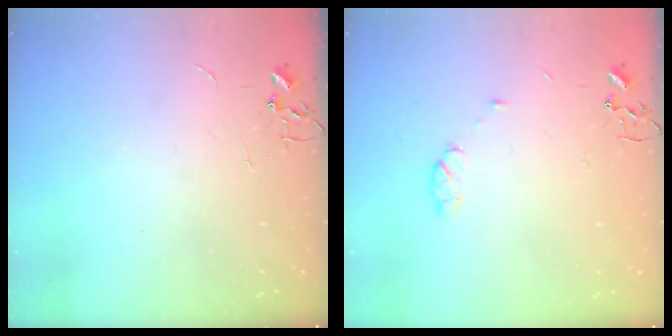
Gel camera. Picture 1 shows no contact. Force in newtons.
{"total": 5.3, "press": 5.2, "slide": 0.7}